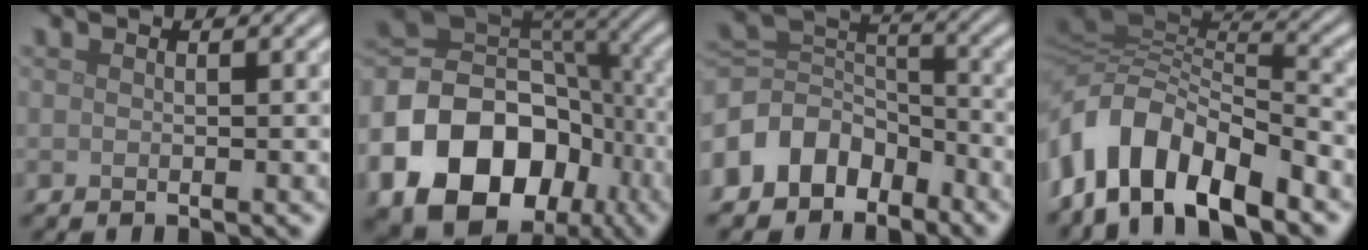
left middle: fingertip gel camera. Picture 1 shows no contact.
{"total": 16.9, "force": [-6.8, 12.8, 8.8], "torque": [-0.184, -0.013, -0.115]}
{"total": 6.8, "force": [-4.2, 4.8, 2.4], "torque": [-0.036, 0.006, -0.096]}
{"total": 10.6, "force": [-5.4, 5.1, 7.6], "torque": [-0.132, 0.004, -0.102]}